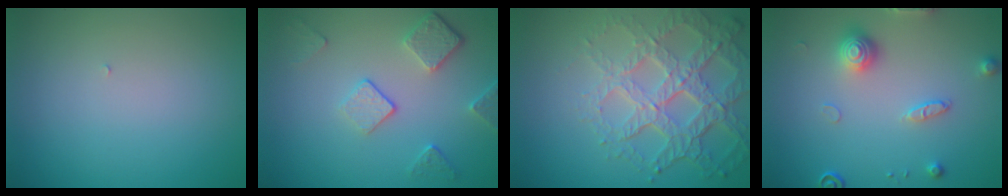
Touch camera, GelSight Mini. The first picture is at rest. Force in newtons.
{"total": 3.7, "press": 2.9, "slide": 2.3}
{"total": 7.0, "press": 5.0, "slide": 4.9}
{"total": 3.0, "press": 2.8, "slide": 0.9}